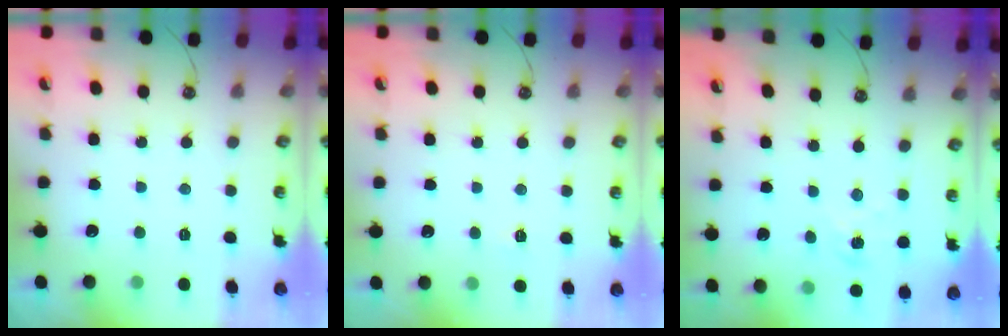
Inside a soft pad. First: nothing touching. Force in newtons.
{"total": 3.7, "press": 3.7, "slide": 0.4}
{"total": 1.6, "press": 1.6, "slide": 0.2}